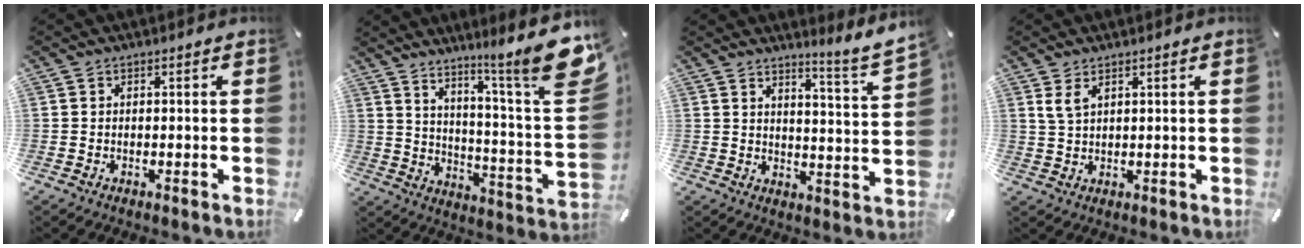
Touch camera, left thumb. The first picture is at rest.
{"total": 16.2, "force": [12.0, 0.3, 10.9], "torque": [-0.173, -0.111, 0.181]}
{"total": 6.1, "force": [5.3, 0.0, 3.2], "torque": [-0.047, -0.055, 0.082]}
{"total": 3.3, "force": [2.1, 1.4, 2.2], "torque": [-0.048, 0.000, 0.038]}